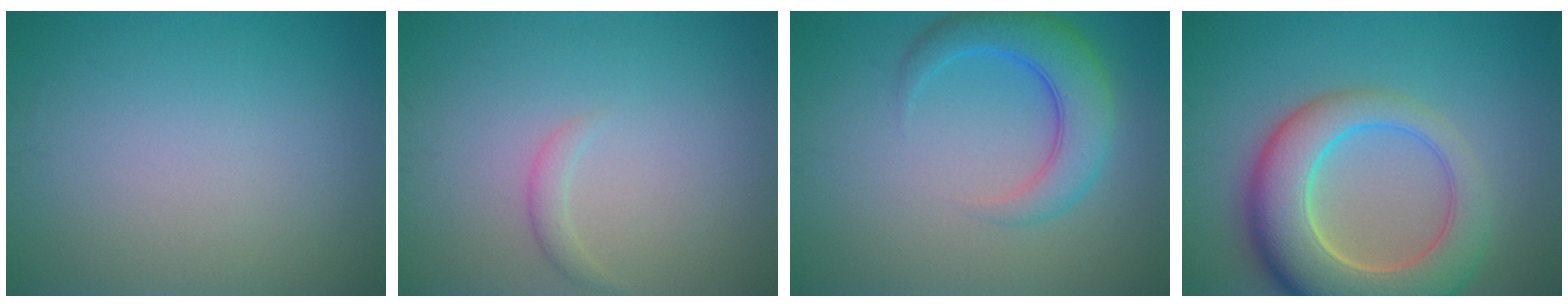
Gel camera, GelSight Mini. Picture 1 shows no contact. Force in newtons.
{"total": 1.1, "press": 1.1, "slide": 0.1}
{"total": 5.1, "press": 5.1, "slide": 0.3}
{"total": 9.8, "press": 9.8, "slide": 0.7}